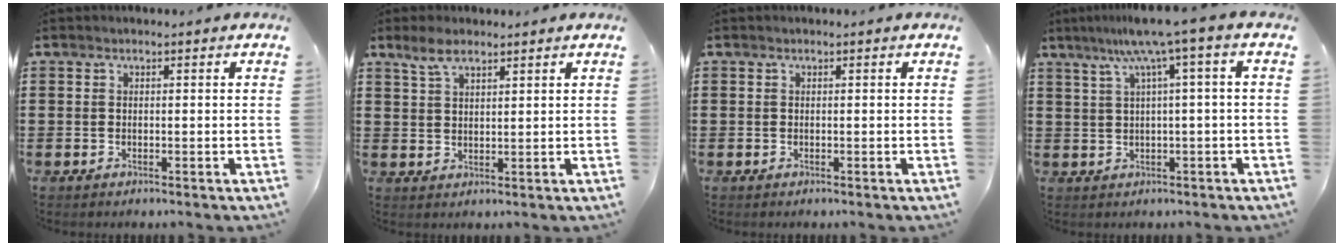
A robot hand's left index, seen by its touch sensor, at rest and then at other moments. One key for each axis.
{"total": 3.6, "fx": 2.6, "fy": 1.3, "fz": 2.1, "tx": -0.047, "ty": 0.003, "tz": 0.049}
{"total": 0.0}
{"total": 7.2, "fx": 2.6, "fy": -0.5, "fz": 6.7, "tx": -0.132, "ty": -0.006, "tz": 0.040}